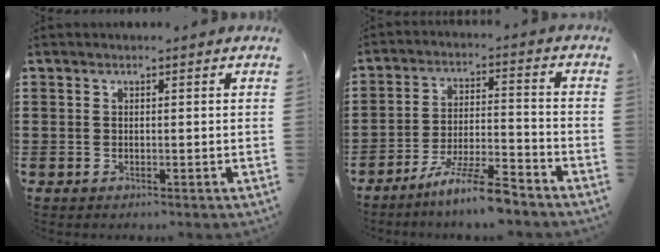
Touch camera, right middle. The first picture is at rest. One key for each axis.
{"total": 8.3, "fx": -6.8, "fy": 0.3, "fz": 4.8, "tx": -0.094, "ty": -0.004, "tz": -0.128}